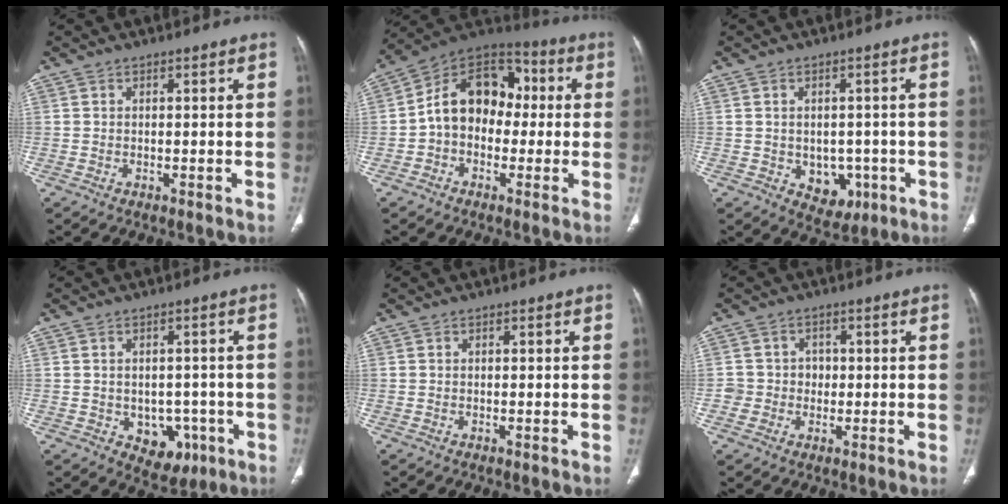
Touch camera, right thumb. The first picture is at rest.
{"total": 14.5, "force": [-0.2, 10.8, 9.7], "torque": [-0.121, 0.046, -0.020]}
{"total": 6.6, "force": [-1.7, 5.0, 3.9], "torque": [-0.021, 0.008, -0.008]}
{"total": 7.5, "force": [-2.5, 5.6, 4.3], "torque": [-0.022, 0.017, -0.020]}
{"total": 0.0}
{"total": 4.0, "force": [-0.5, 3.9, 0.6], "torque": [0.025, 0.013, -0.012]}